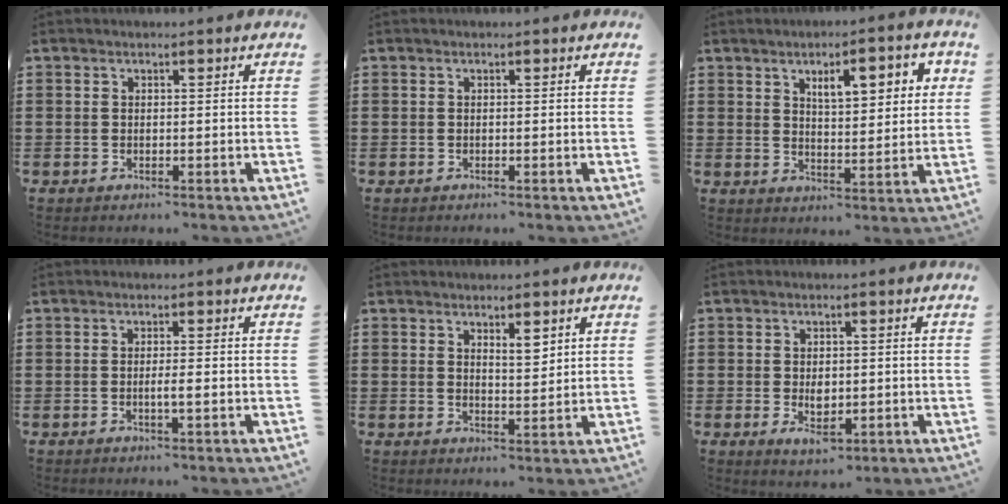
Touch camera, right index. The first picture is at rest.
{"total": 0.0}
{"total": 6.5, "force": [2.9, 2.3, 5.3], "torque": [-0.080, -0.004, 0.040]}
{"total": 2.0, "force": [-0.5, -0.1, 1.9], "torque": [-0.033, -0.005, -0.010]}
{"total": 3.2, "force": [2.2, 1.1, 2.1], "torque": [-0.028, -0.001, 0.035]}
{"total": 3.4, "force": [-0.5, 2.0, 2.7], "torque": [-0.036, -0.005, -0.012]}